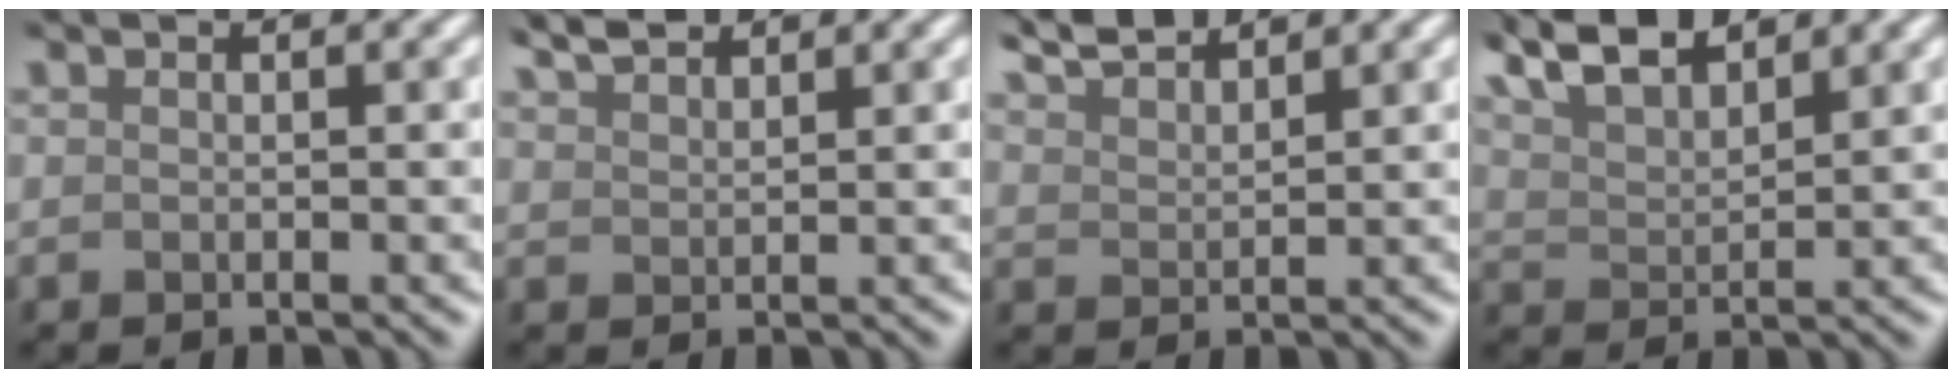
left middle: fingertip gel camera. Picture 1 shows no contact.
{"total": 2.4, "force": [2.3, 0.4, 0.7], "torque": [-0.010, 0.006, 0.051]}
{"total": 3.8, "force": [3.6, 0.4, 1.0], "torque": [-0.021, 0.009, 0.071]}
{"total": 6.5, "force": [5.3, 1.8, 3.3], "torque": [-0.067, 0.017, 0.088]}